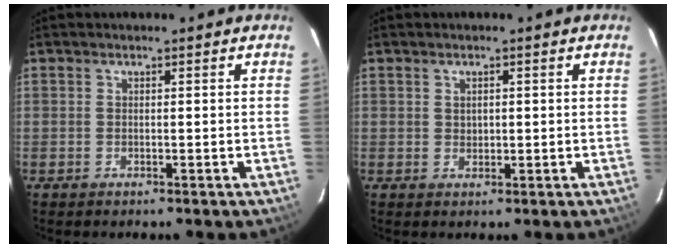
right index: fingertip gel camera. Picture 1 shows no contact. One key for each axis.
{"total": 1.4, "fx": 0.4, "fy": 1.1, "fz": 0.7, "tx": -0.010, "ty": 0.004, "tz": 0.008}